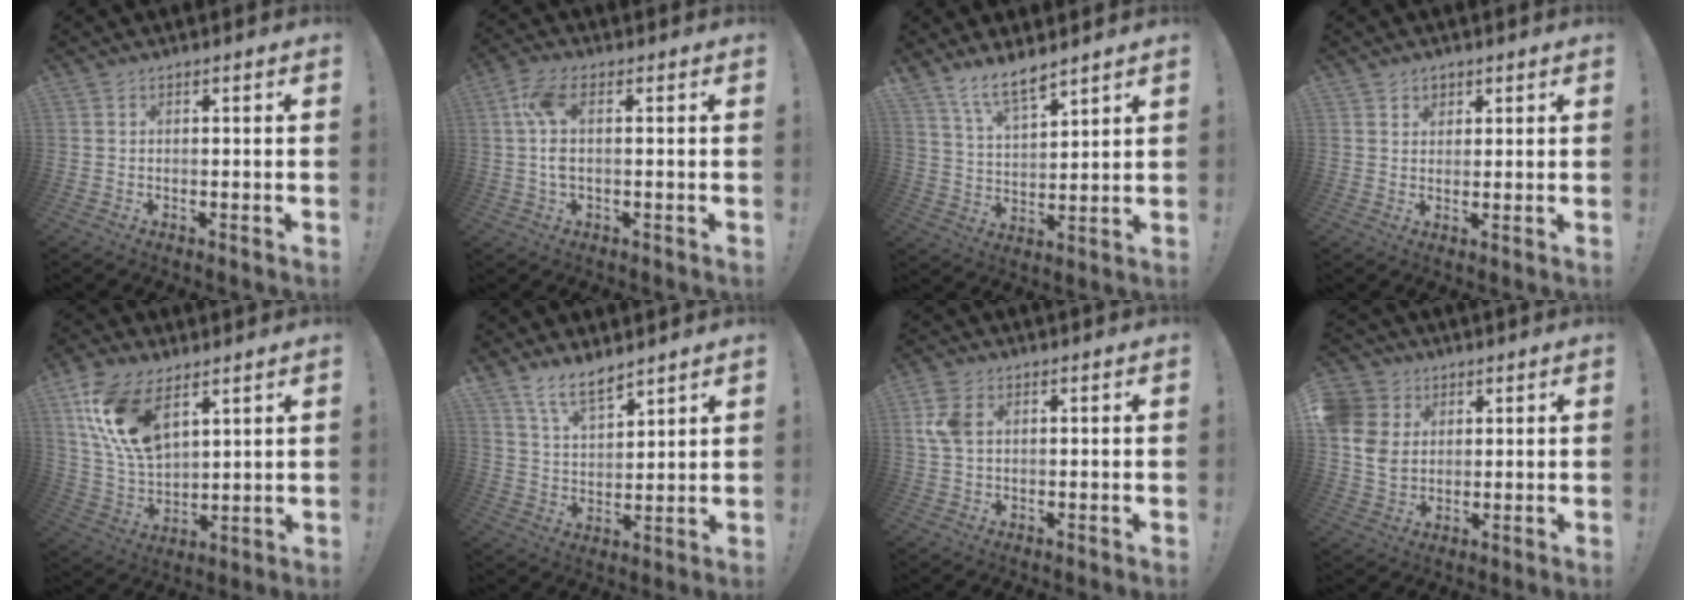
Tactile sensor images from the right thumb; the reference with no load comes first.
{"total": 6.9, "force": [0.7, 2.7, 6.3], "torque": [-0.143, -0.002, 0.015]}
{"total": 8.7, "force": [7.3, 2.5, 4.1], "torque": [-0.084, -0.047, 0.139]}
{"total": 2.7, "force": [1.9, 2.0, 0.1], "torque": [0.014, -0.012, 0.030]}
{"total": 16.7, "force": [8.8, 9.0, 11.0], "torque": [-0.226, -0.040, 0.164]}
{"total": 9.0, "force": [7.4, 3.3, 4.0], "torque": [-0.076, -0.046, 0.141]}
{"total": 5.7, "force": [1.5, 3.9, 3.9], "torque": [-0.086, 0.004, 0.028]}
{"total": 10.3, "force": [3.1, 8.9, 4.2], "torque": [-0.087, -0.013, 0.064]}